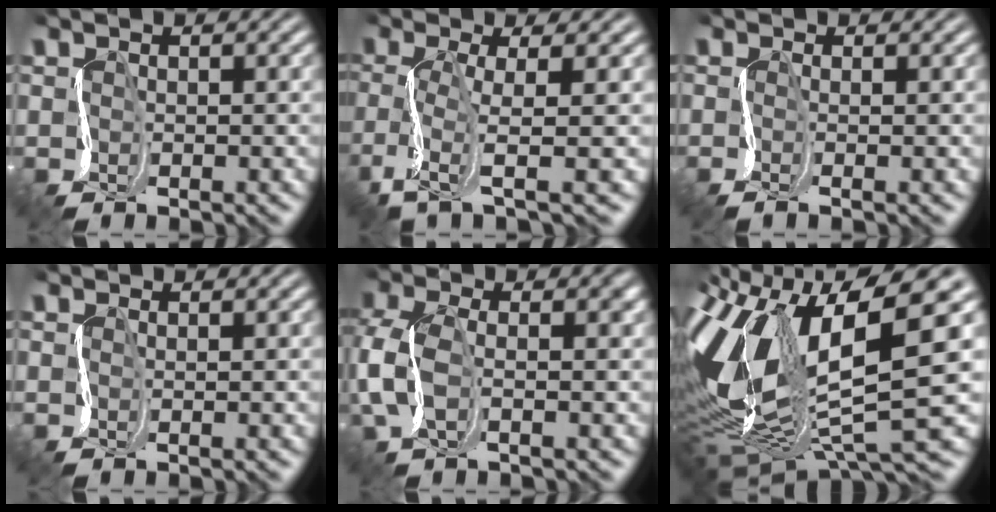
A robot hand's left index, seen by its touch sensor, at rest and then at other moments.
{"total": 3.0, "force": [-0.9, 0.3, 2.9], "torque": [-0.076, -0.003, -0.025]}
{"total": 2.1, "force": [-0.3, 0.9, 2.0], "torque": [-0.023, -0.010, -0.006]}
{"total": 0.7, "force": [0.5, 0.3, 0.4], "torque": [-0.003, 0.000, 0.008]}
{"total": 4.6, "force": [0.4, 2.2, 4.0], "torque": [-0.100, 0.012, -0.007]}
{"total": 12.2, "force": [3.4, 5.1, 10.5], "torque": [-0.235, 0.006, 0.067]}